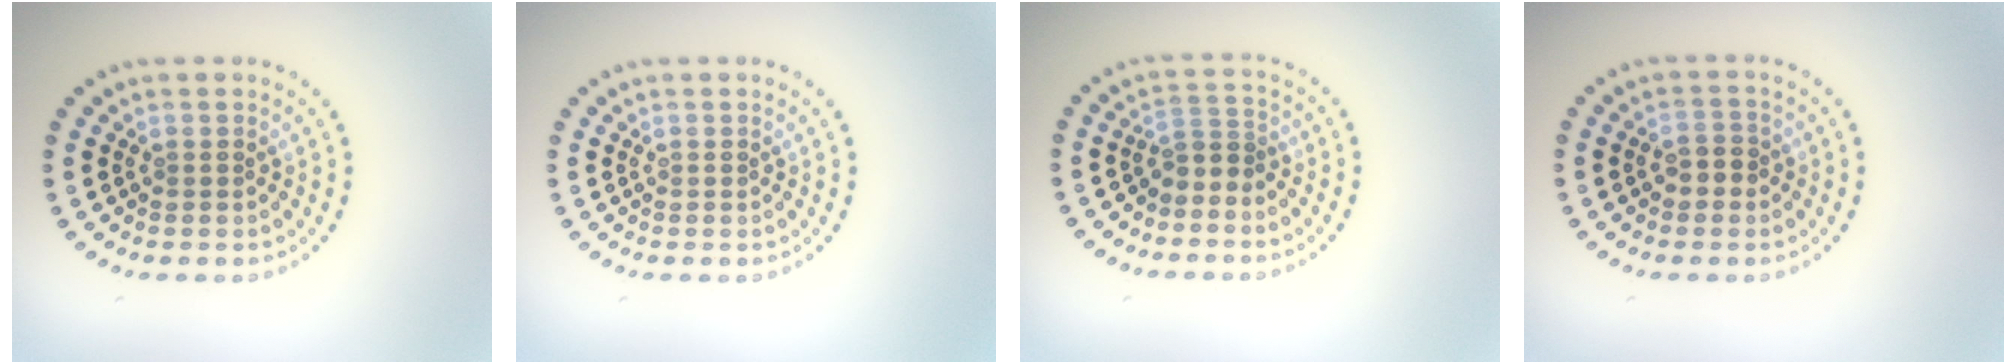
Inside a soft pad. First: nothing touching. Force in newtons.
{"total": 0.0}
{"total": 1.8, "press": 1.2, "slide": 1.4}
{"total": 1.8, "press": 1.8, "slide": 0.2}